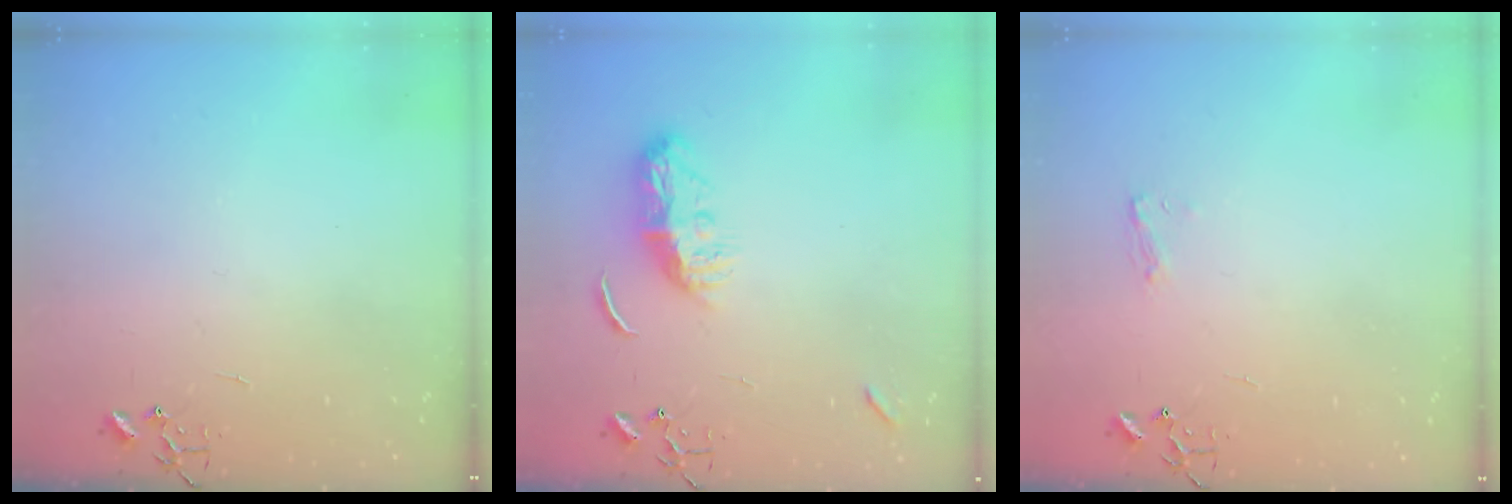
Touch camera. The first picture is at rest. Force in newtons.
{"total": 9.1, "press": 9.1, "slide": 0.8}
{"total": 5.7, "press": 5.7, "slide": 0.7}